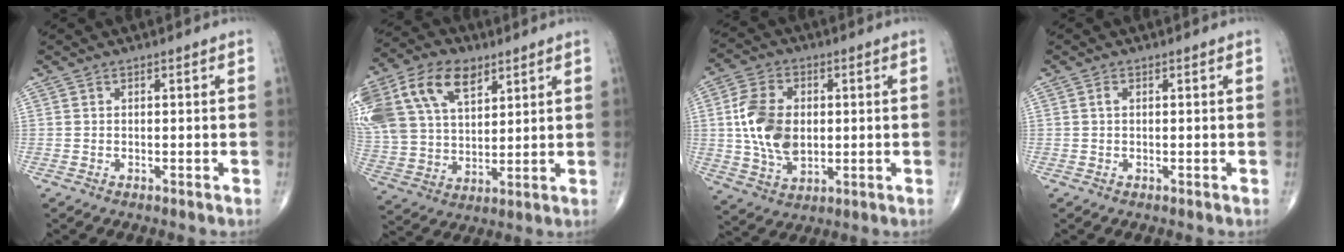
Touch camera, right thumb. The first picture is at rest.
{"total": 24.4, "force": [11.1, 15.5, 15.2], "torque": [-0.353, 0.026, 0.217]}
{"total": 12.5, "force": [0.8, 8.3, 9.3], "torque": [-0.167, 0.000, 0.019]}
{"total": 0.9, "force": [0.2, 0.5, 0.7], "torque": [-0.015, 0.003, 0.003]}